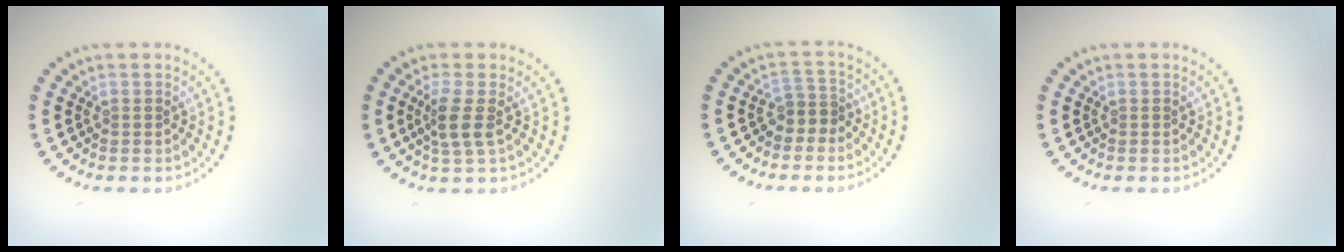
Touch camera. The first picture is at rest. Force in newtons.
{"total": 2.4, "press": 1.9, "slide": 1.5}
{"total": 1.8, "press": 1.3, "slide": 1.2}
{"total": 0.0}